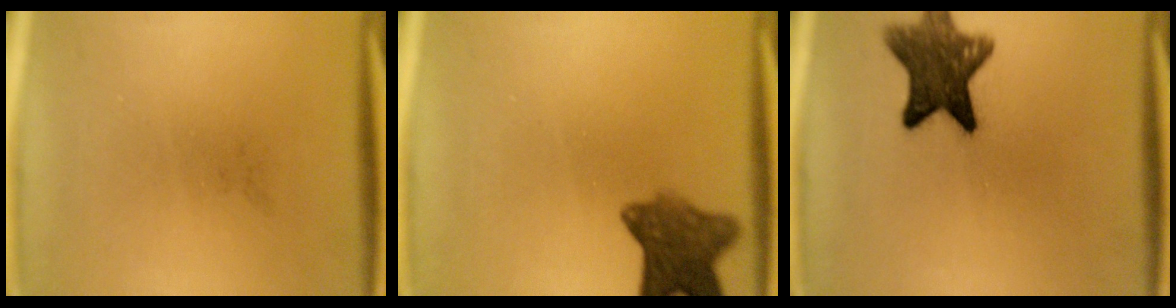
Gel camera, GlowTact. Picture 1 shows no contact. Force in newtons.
{"total": 7.6}
{"total": 10.4}